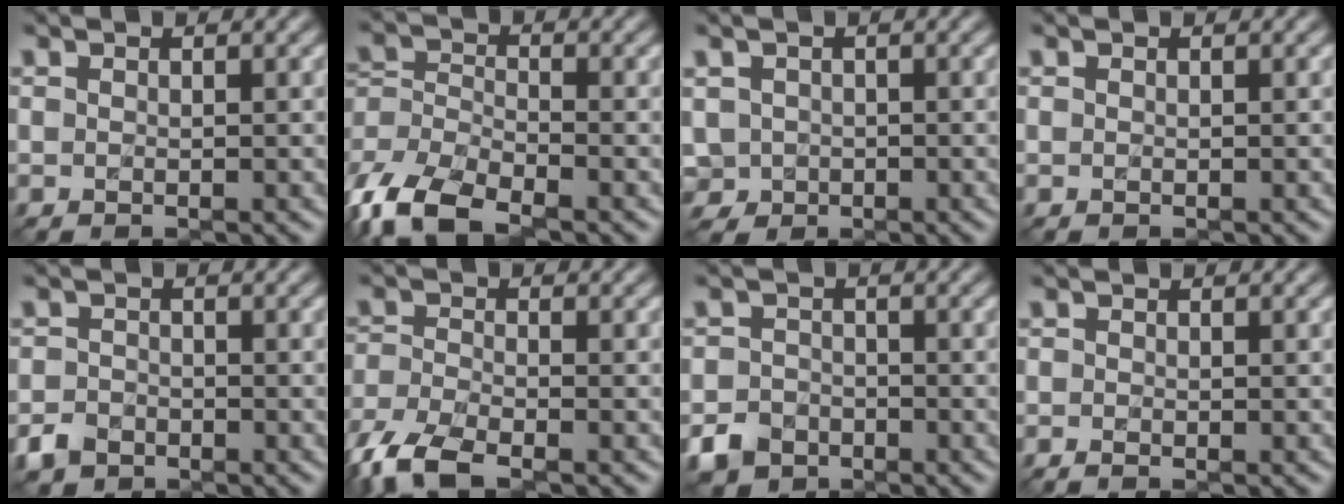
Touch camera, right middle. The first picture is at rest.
{"total": 6.6, "force": [-4.6, 3.0, 3.7], "torque": [-0.087, -0.001, -0.096]}
{"total": 1.2, "force": [0.0, 1.1, -0.5], "torque": [0.011, 0.003, -0.001]}
{"total": 0.0}
{"total": 1.5, "force": [-1.2, 0.9, -0.2], "torque": [0.003, 0.009, -0.029]}
{"total": 5.8, "force": [-4.4, 1.9, 3.3], "torque": [-0.081, -0.011, -0.096]}
{"total": 2.2, "force": [-1.6, 1.6, 0.0], "torque": [-0.002, 0.008, -0.034]}
{"total": 0.7, "force": [-0.6, 0.0, 0.3], "torque": [-0.005, -0.002, -0.017]}